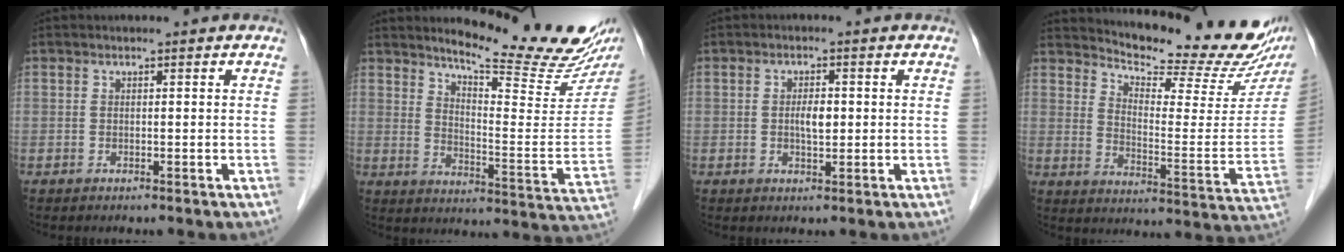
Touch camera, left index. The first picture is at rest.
{"total": 18.0, "force": [16.1, 1.3, 7.9], "torque": [-0.116, -0.090, 0.204]}
{"total": 2.6, "force": [-0.2, 1.0, 2.4], "torque": [-0.043, -0.002, -0.003]}
{"total": 19.8, "force": [18.2, 2.9, 7.4], "torque": [-0.114, -0.079, 0.229]}